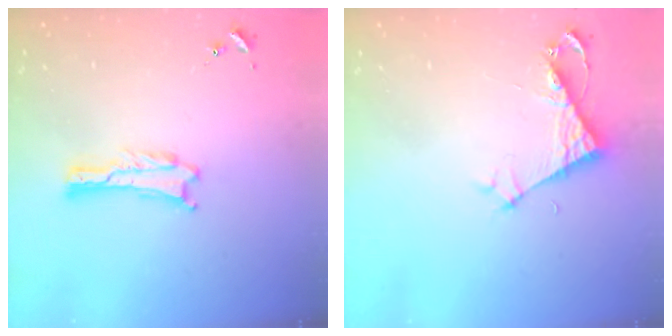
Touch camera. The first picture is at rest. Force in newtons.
{"total": 4.9, "press": 4.9, "slide": 0.2}